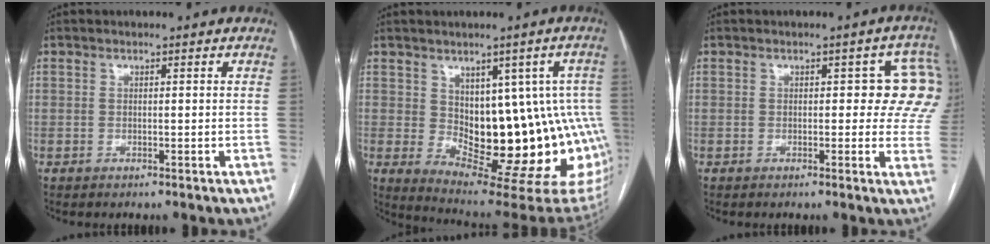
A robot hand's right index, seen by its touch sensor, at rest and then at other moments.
{"total": 17.8, "force": [-0.6, 8.4, 15.7], "torque": [-0.137, 0.013, 0.017]}
{"total": 7.7, "force": [1.7, 3.9, 6.4], "torque": [-0.047, 0.016, 0.011]}